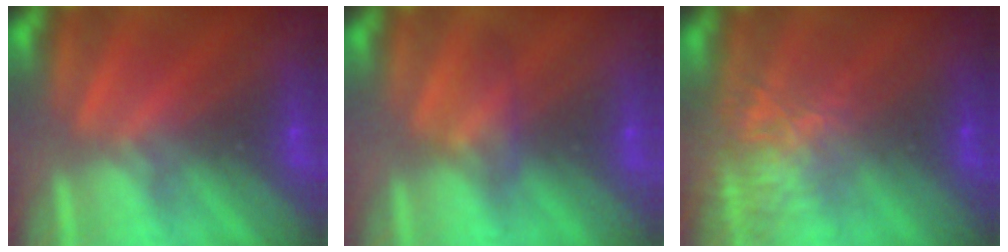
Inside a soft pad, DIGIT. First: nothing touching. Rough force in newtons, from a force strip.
{"total": 2.1}
{"total": 7.6}